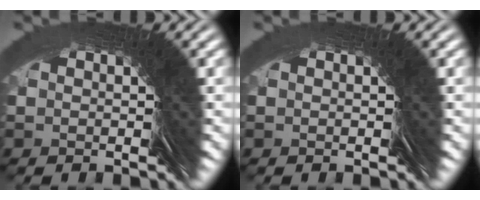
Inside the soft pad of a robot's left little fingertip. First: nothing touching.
{"total": 0.0}